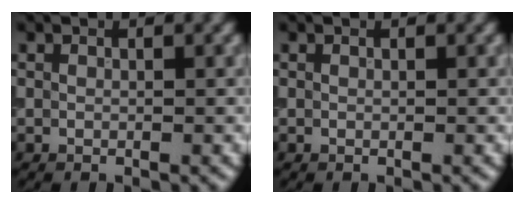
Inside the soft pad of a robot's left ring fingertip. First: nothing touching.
{"total": 0.0}